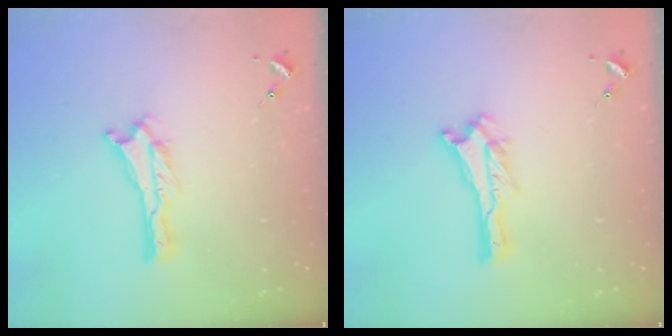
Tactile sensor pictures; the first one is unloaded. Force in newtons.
{"total": 0.0}